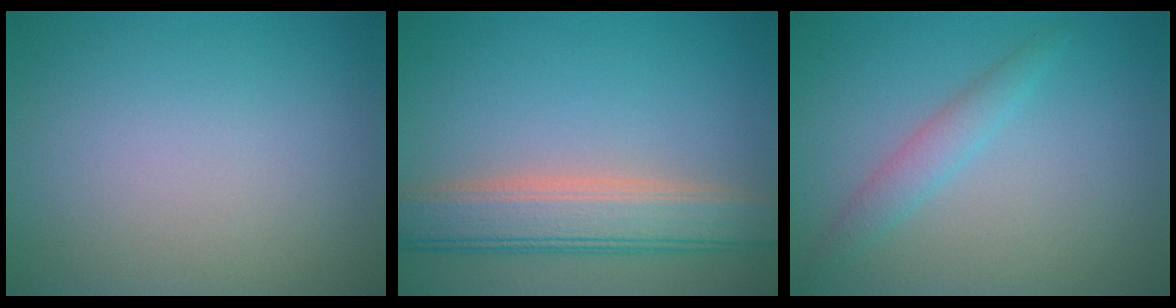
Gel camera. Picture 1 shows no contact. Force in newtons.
{"total": 6.0, "press": 5.9, "slide": 0.5}
{"total": 1.8, "press": 1.8, "slide": 0.0}